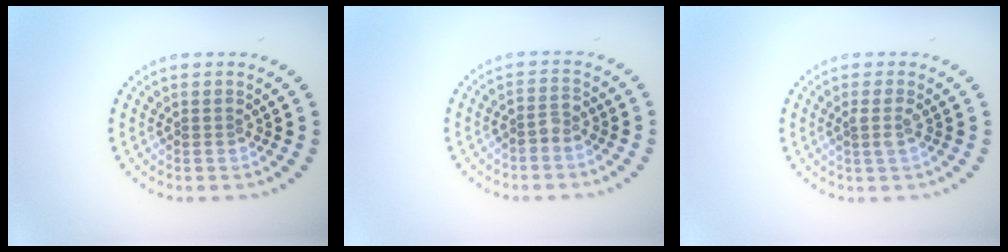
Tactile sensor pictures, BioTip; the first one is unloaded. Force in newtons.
{"total": 1.4, "press": 1.1, "slide": 0.8}
{"total": 1.2, "press": 1.1, "slide": 0.6}